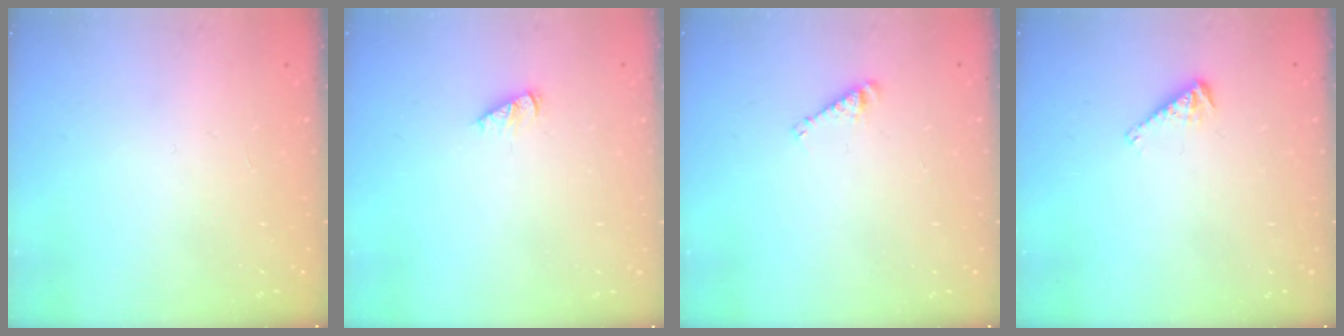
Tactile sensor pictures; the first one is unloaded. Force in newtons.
{"total": 2.0, "press": 2.0, "slide": 0.3}
{"total": 3.0, "press": 3.0, "slide": 0.4}
{"total": 4.1, "press": 4.0, "slide": 0.6}